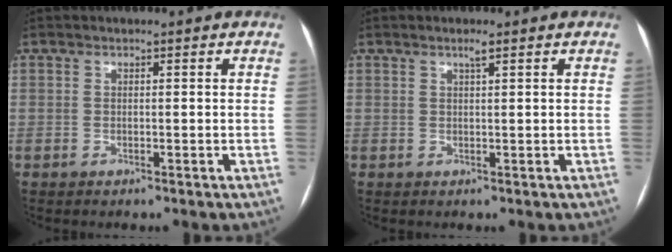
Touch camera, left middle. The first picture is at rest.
{"total": 1.0, "force": [0.6, -0.1, 0.7], "torque": [-0.013, 0.000, 0.012]}